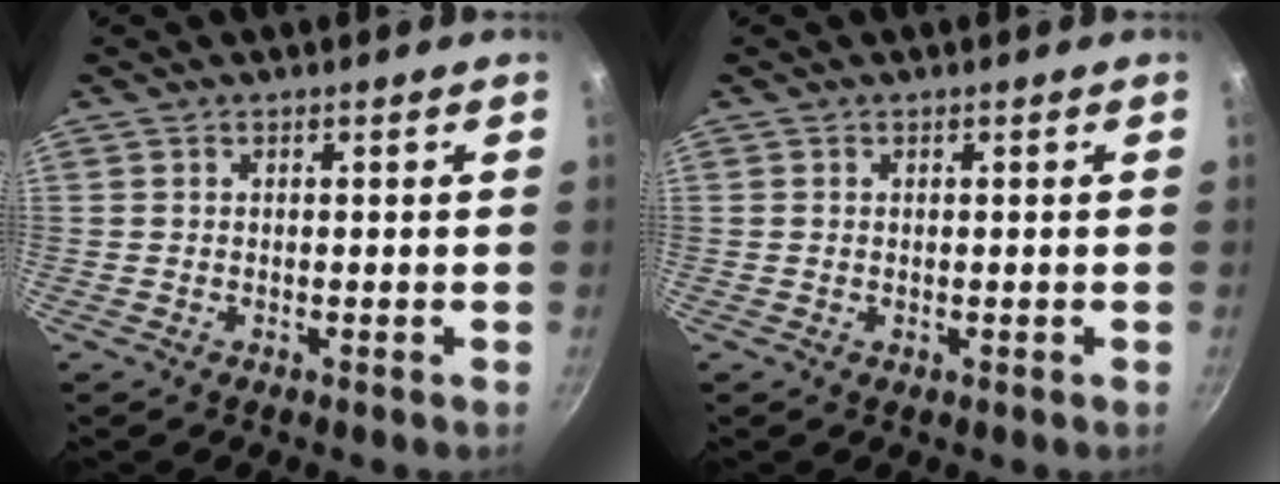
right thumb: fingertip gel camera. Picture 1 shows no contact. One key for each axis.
{"total": 0.0}